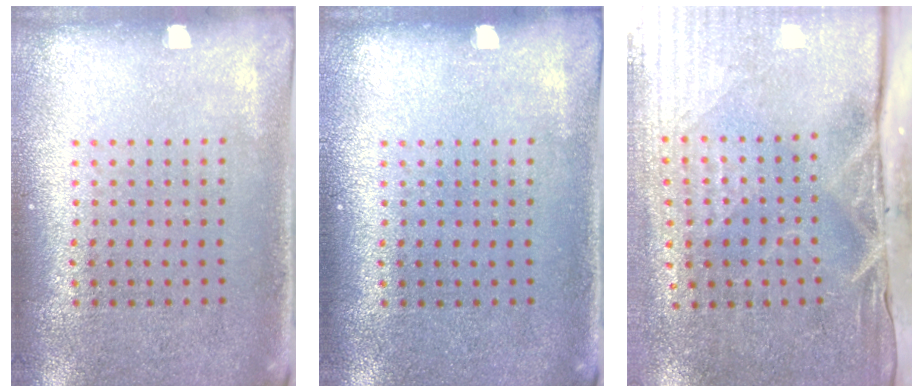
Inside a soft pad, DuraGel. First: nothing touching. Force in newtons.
{"total": 0.0}
{"total": 5.0, "press": 4.2, "slide": 2.7}